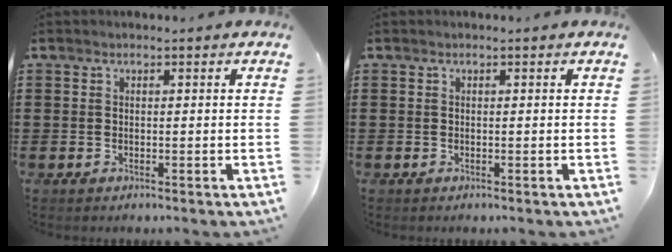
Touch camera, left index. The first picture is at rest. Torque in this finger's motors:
{"motor_torque": [0.00, 0.00, 0.00, 0.00]}